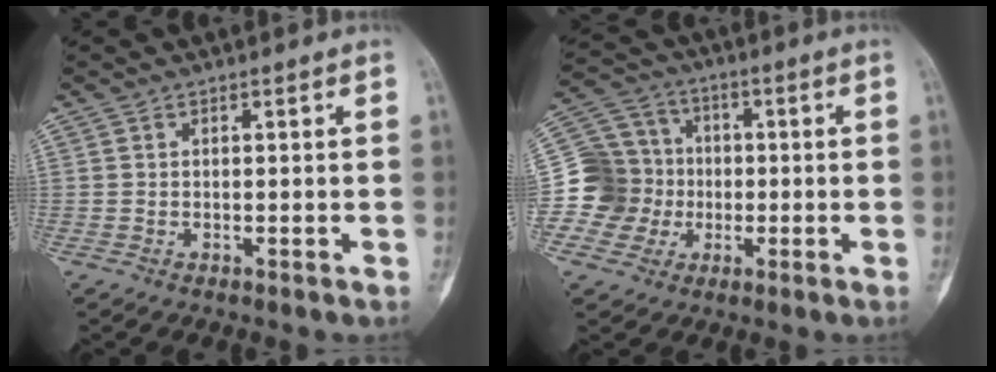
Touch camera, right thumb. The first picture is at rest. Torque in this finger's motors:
{"motor_torque": [0.84, 0.56, 0.23, -0.52, -0.02]}